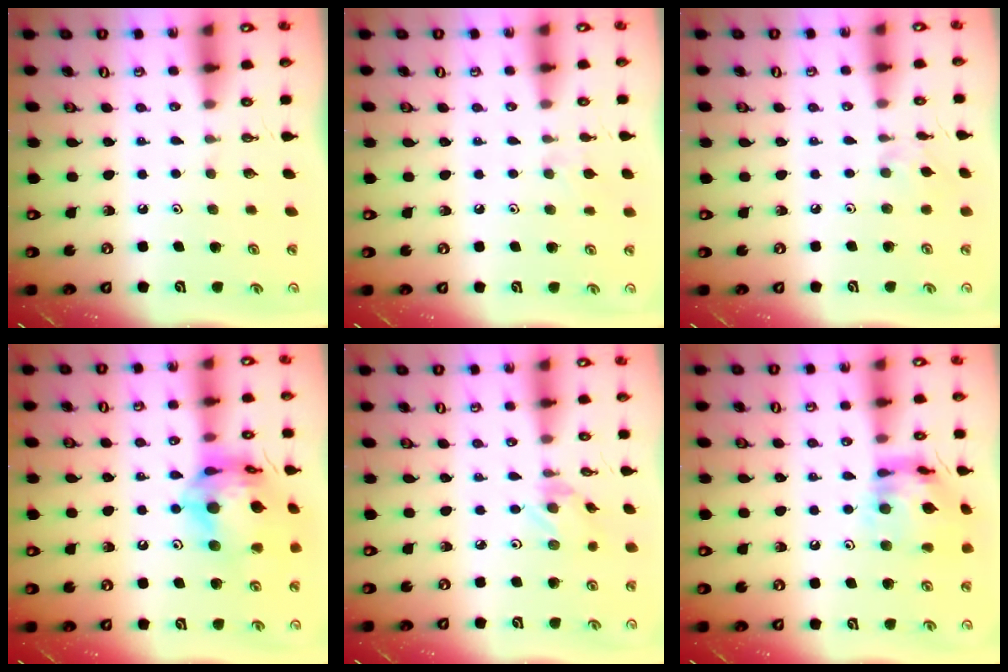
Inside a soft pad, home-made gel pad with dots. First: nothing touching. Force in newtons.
{"total": 4.8, "press": 4.7, "slide": 0.8}
{"total": 1.9, "press": 1.9, "slide": 0.5}
{"total": 19.7, "press": 19.6, "slide": 2.1}
{"total": 1.3, "press": 1.3, "slide": 0.1}
{"total": 14.5, "press": 14.4, "slide": 1.5}